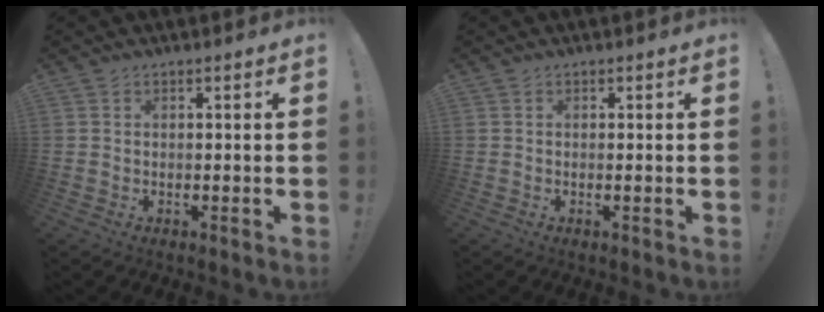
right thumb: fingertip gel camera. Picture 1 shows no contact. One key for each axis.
{"total": 0.8, "fx": -0.2, "fy": -0.6, "fz": 0.6, "tx": -0.006, "ty": -0.003, "tz": -0.005}